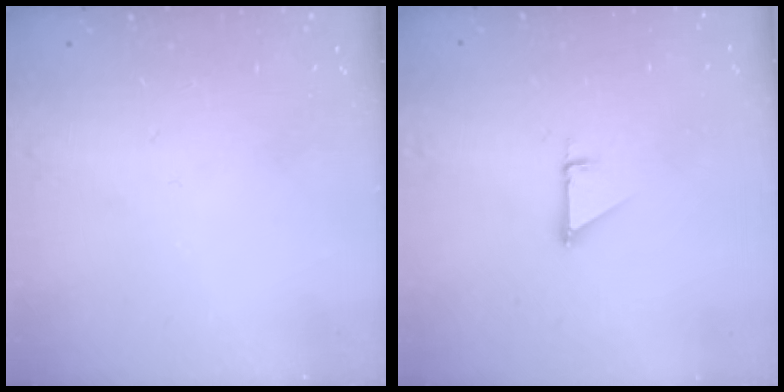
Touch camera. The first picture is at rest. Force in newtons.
{"total": 1.0, "press": 1.0, "slide": 0.1}